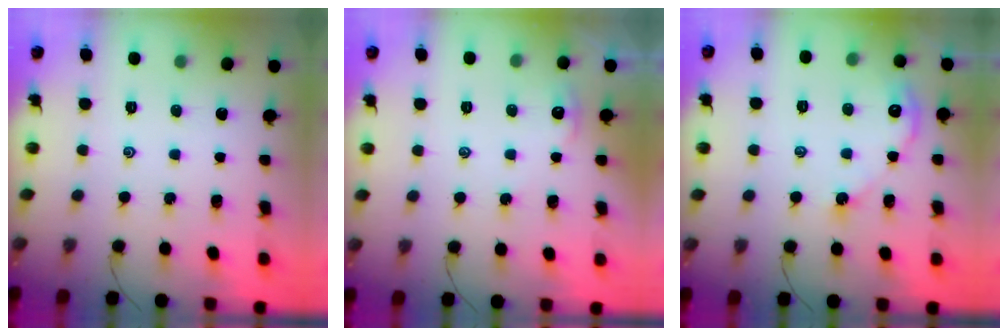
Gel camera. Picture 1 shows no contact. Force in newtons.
{"total": 2.5, "press": 2.5, "slide": 0.3}
{"total": 4.3, "press": 4.3, "slide": 0.7}